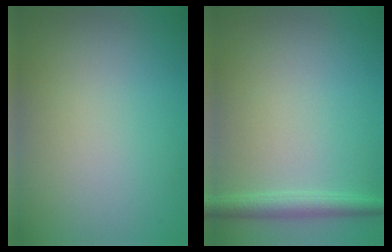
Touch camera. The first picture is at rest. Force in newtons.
{"total": 2.3, "press": 2.3, "slide": 0.1}